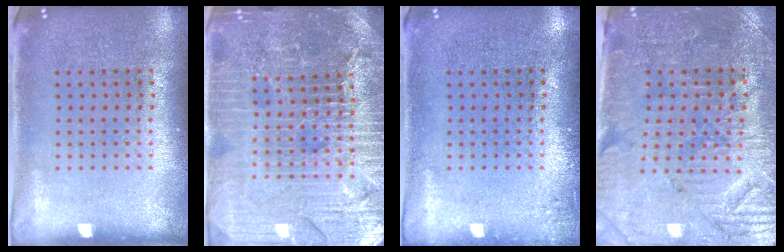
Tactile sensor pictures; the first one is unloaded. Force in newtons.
{"total": 5.2, "press": 4.8, "slide": 2.1}
{"total": 0.8, "press": 0.8, "slide": 0.2}
{"total": 3.7, "press": 3.4, "slide": 1.5}